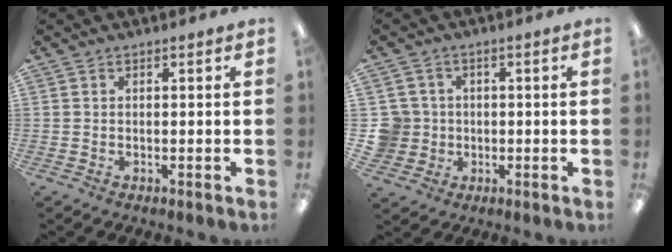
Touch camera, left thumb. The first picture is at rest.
{"total": 6.5, "force": [0.0, 6.5, 0.9], "torque": [-0.039, 0.012, 0.005]}